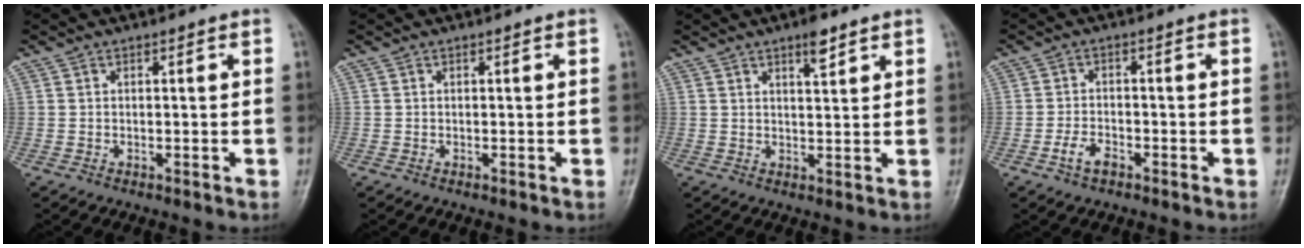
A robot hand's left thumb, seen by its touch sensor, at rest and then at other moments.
{"total": 0.0}
{"total": 4.0, "force": [2.6, 1.1, 2.8], "torque": [-0.037, -0.015, 0.042]}
{"total": 3.5, "force": [-2.0, 1.9, 2.2], "torque": [-0.043, 0.015, -0.037]}